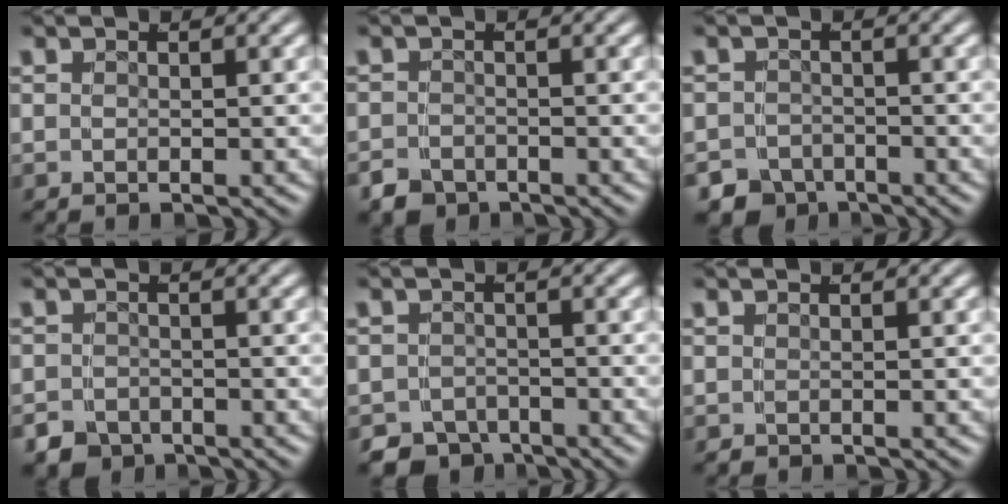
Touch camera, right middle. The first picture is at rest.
{"total": 3.0, "force": [-2.3, 1.9, 0.6], "torque": [0.003, -0.009, -0.040]}
{"total": 5.9, "force": [-4.5, 3.8, 1.0], "torque": [0.007, -0.015, -0.077]}
{"total": 4.1, "force": [-3.1, 2.6, 0.7], "torque": [0.008, -0.012, -0.053]}
{"total": 5.8, "force": [-4.8, 3.2, 0.8], "torque": [0.018, -0.009, -0.082]}
{"total": 0.0}